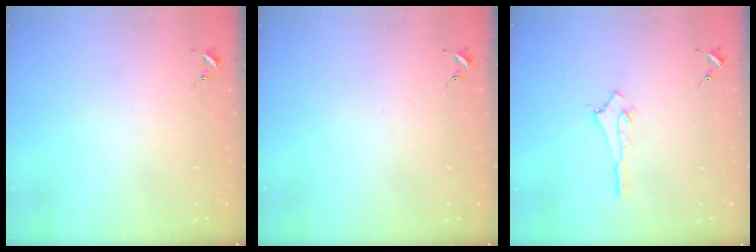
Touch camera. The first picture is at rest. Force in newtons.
{"total": 0.0}
{"total": 2.8, "press": 2.8, "slide": 0.2}